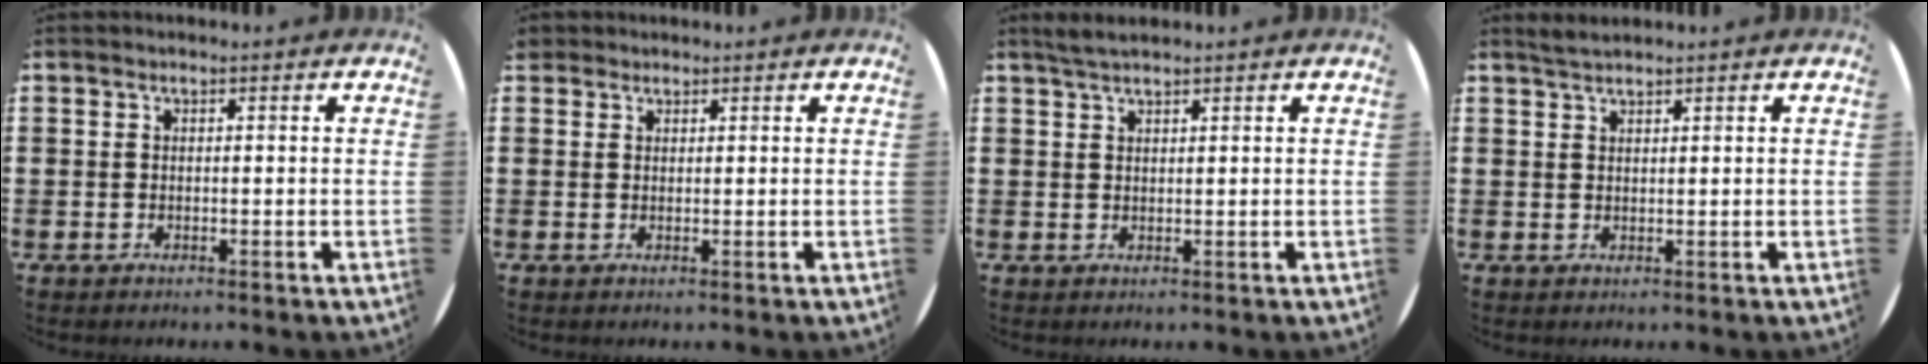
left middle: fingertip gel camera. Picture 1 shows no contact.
{"total": 1.1, "force": [1.0, 0.4, -0.1], "torque": [-0.001, 0.002, 0.021]}
{"total": 1.9, "force": [1.7, 0.2, 0.9], "torque": [-0.020, 0.003, 0.031]}
{"total": 1.6, "force": [1.5, 0.1, 0.5], "torque": [-0.011, 0.002, 0.028]}